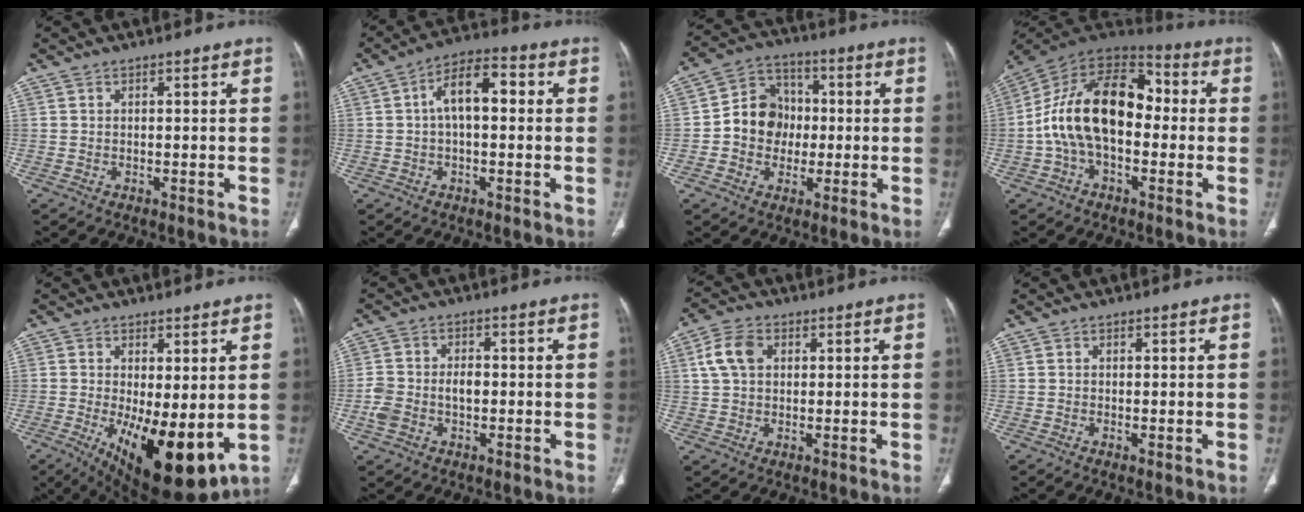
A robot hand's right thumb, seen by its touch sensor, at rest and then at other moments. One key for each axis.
{"total": 9.1, "fx": 1.0, "fy": 4.6, "fz": 7.8, "tx": -0.123, "ty": 0.029, "tz": 0.008}
{"total": 10.5, "fx": -0.7, "fy": 9.3, "fz": 4.8, "tx": -0.039, "ty": 0.028, "tz": -0.024}
{"total": 19.5, "fx": -0.9, "fy": 11.8, "fz": 15.5, "tx": -0.263, "ty": 0.049, "tz": -0.024}
{"total": 15.8, "fx": -2.8, "fy": 6.2, "fz": 14.2, "tx": -0.219, "ty": -0.036, "tz": -0.021}
{"total": 8.5, "fx": -1.7, "fy": 5.3, "fz": 6.4, "tx": -0.136, "ty": 0.024, "tz": -0.032}
{"total": 6.8, "fx": 1.8, "fy": 4.8, "fz": 4.4, "tx": -0.082, "ty": 0.010, "tz": 0.032}
{"total": 0.6, "fx": -0.1, "fy": 0.2, "fz": 0.5, "tx": -0.013, "ty": -0.004, "tz": -0.003}